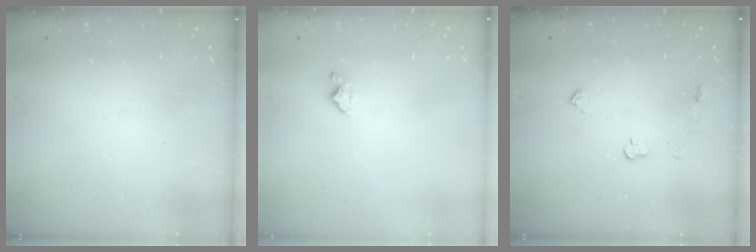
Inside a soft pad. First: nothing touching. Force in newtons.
{"total": 4.4, "press": 4.4, "slide": 0.5}
{"total": 4.2, "press": 4.2, "slide": 0.6}